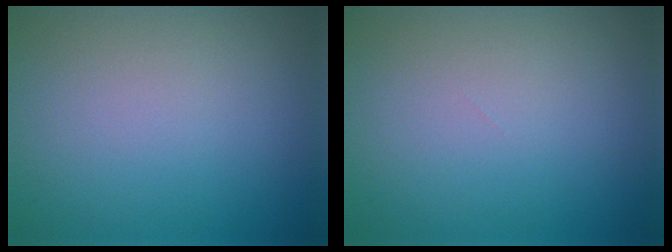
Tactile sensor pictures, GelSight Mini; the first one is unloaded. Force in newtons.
{"total": 0.0}